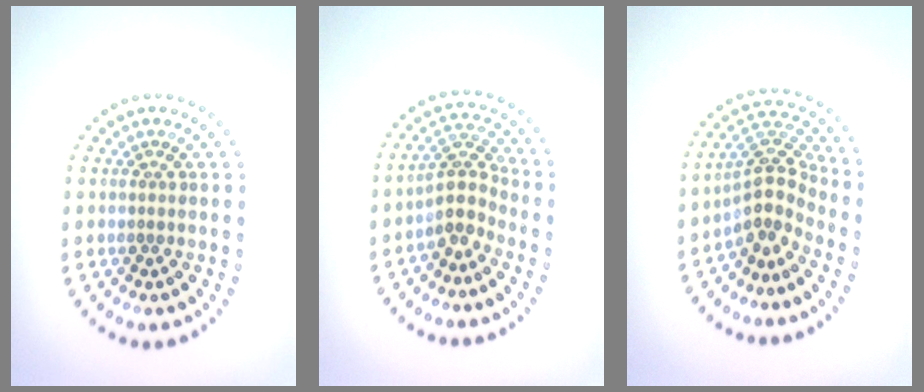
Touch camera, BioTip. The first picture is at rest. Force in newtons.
{"total": 3.4, "press": 2.7, "slide": 2.0}
{"total": 4.0, "press": 2.9, "slide": 2.7}